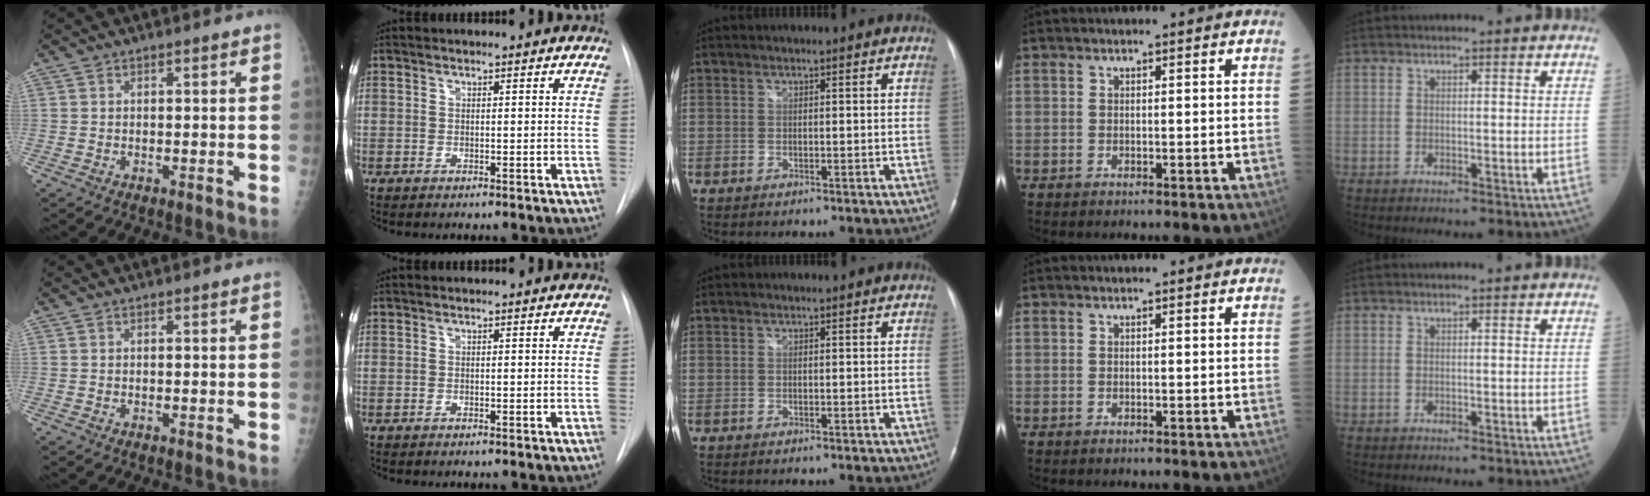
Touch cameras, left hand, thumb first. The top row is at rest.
{}